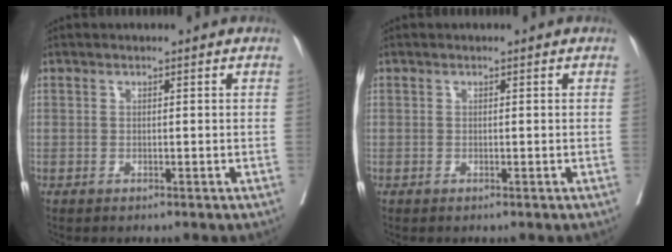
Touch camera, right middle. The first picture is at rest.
{"total": 0.0}